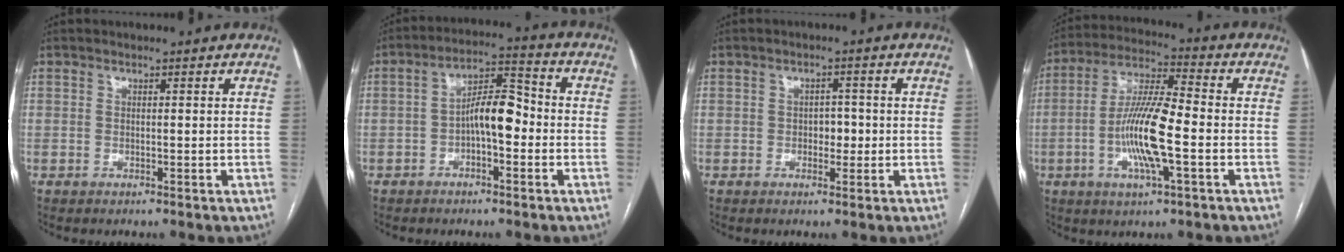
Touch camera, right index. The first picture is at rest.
{"total": 7.6, "force": [-1.6, 2.7, 7.0], "torque": [-0.117, 0.030, -0.028]}
{"total": 2.7, "force": [-0.4, 1.7, 2.0], "torque": [-0.021, 0.005, -0.004]}
{"total": 12.6, "force": [-2.9, 1.9, 12.1], "torque": [-0.237, 0.001, -0.057]}